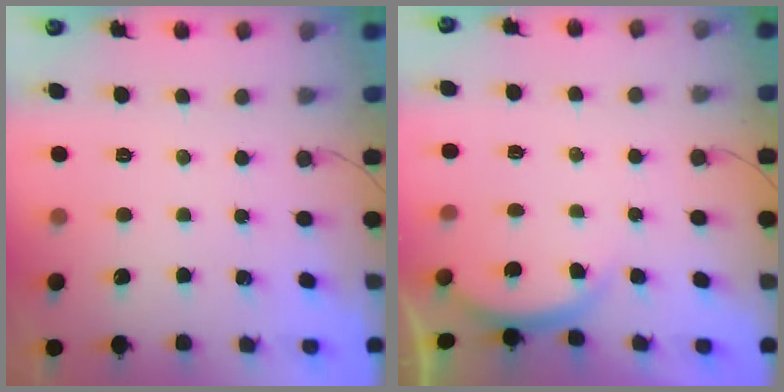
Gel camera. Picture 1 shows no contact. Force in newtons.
{"total": 2.8, "press": 2.8, "slide": 0.6}